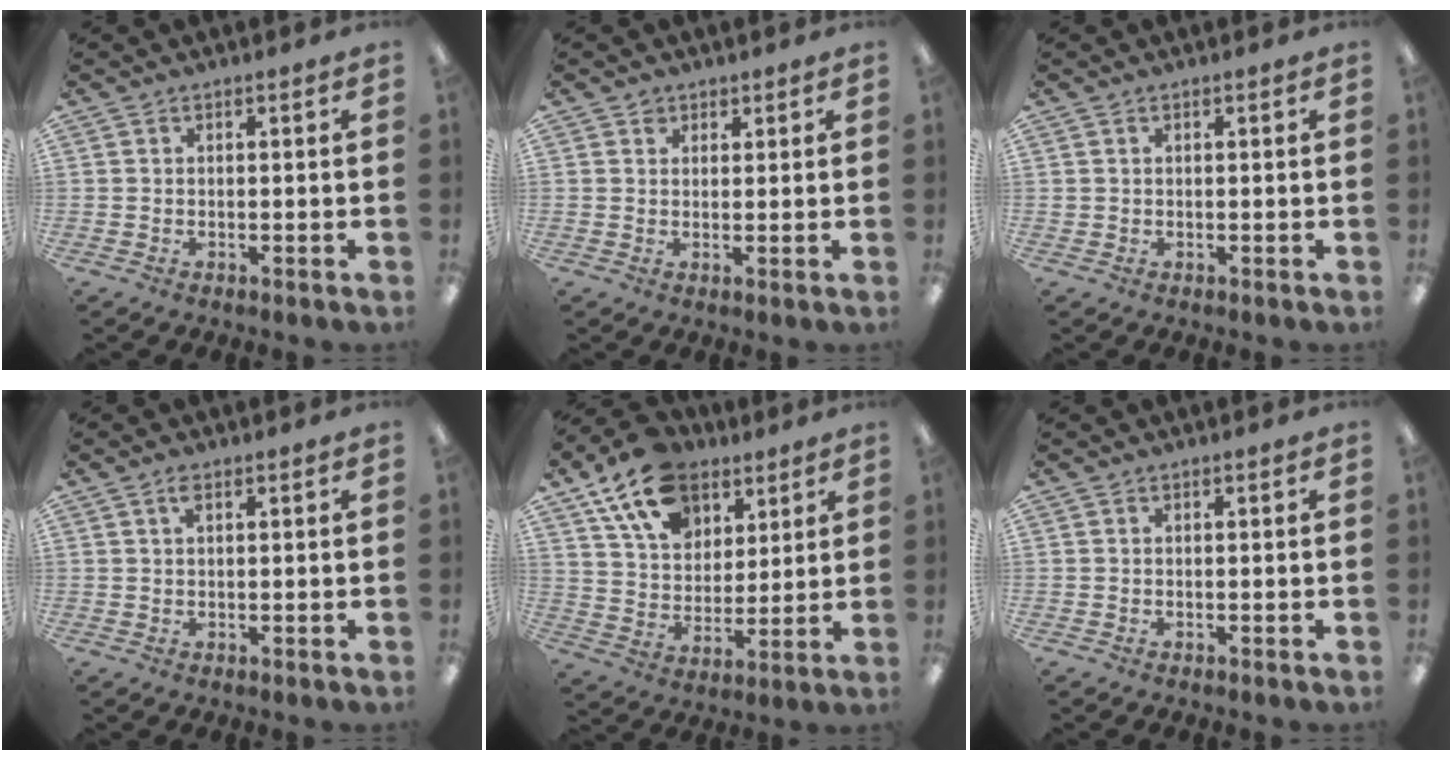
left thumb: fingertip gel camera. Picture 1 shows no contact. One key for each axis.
{"total": 2.2, "fx": 1.5, "fy": 1.6, "fz": 0.2, "tx": 0.011, "ty": -0.006, "tz": 0.025}
{"total": 1.0, "fx": 0.5, "fy": 0.6, "fz": 0.6, "tx": -0.013, "ty": 0.004, "tz": 0.008}
{"total": 2.3, "fx": 1.3, "fy": 1.0, "fz": 1.6, "tx": -0.029, "ty": 0.001, "tz": 0.020}
{"total": 17.7, "fx": 11.0, "fy": 11.0, "fz": 8.4, "tx": -0.150, "ty": -0.045, "tz": 0.204}
{"total": 0.0}